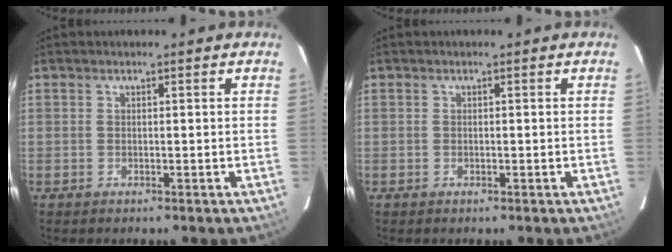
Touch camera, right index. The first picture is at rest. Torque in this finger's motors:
{"motor_torque": [-0.11, -0.02, -0.04, 0.00]}